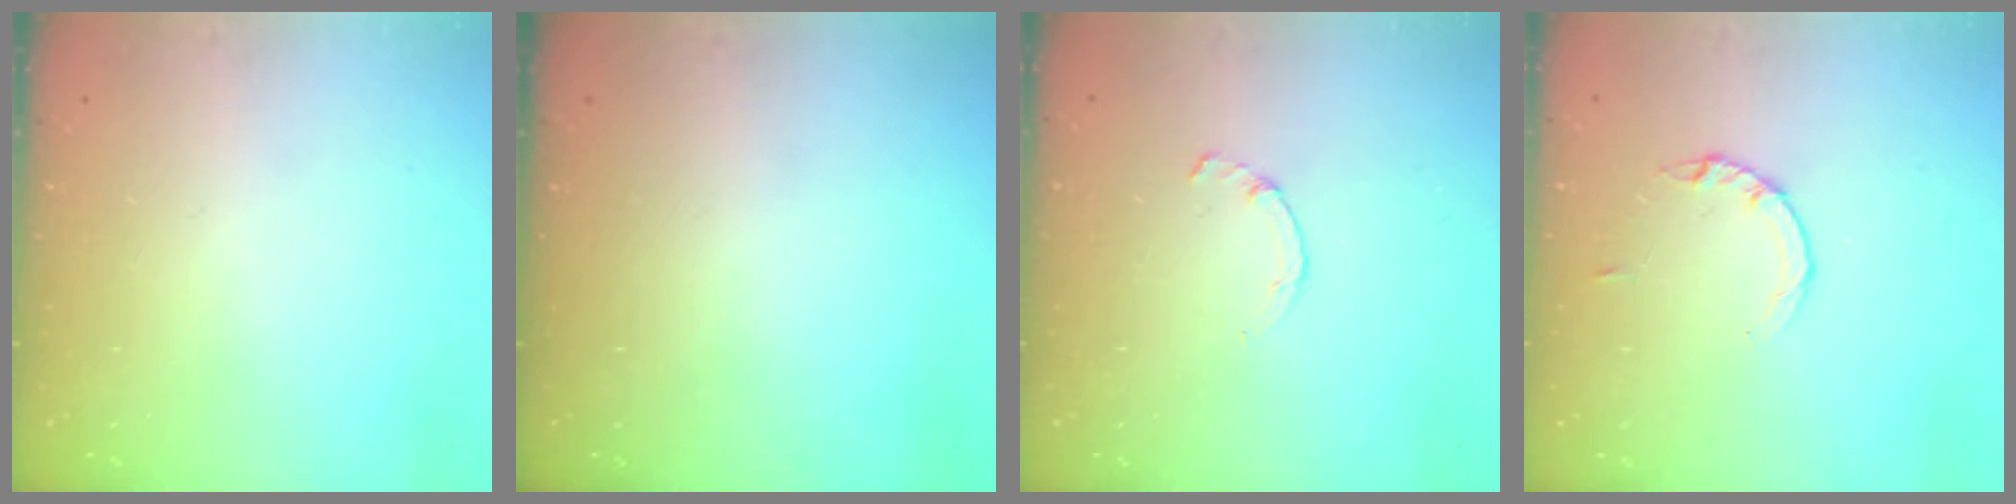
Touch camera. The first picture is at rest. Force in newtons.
{"total": 0.0}
{"total": 0.9, "press": 0.8, "slide": 0.3}
{"total": 2.8, "press": 2.8, "slide": 0.4}